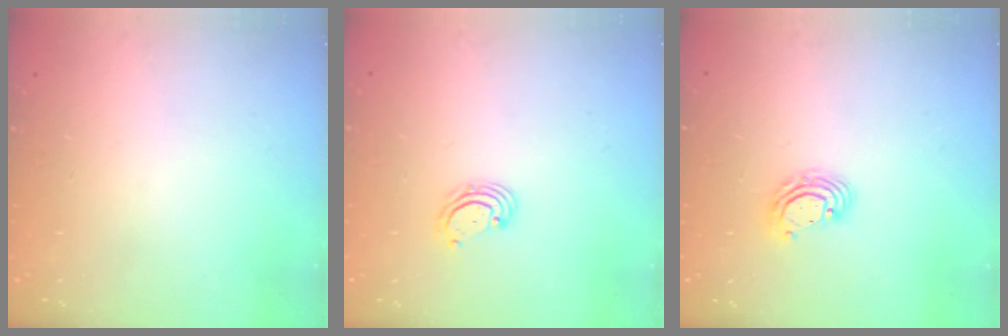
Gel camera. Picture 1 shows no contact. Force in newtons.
{"total": 3.3, "press": 3.3, "slide": 0.5}
{"total": 5.1, "press": 5.1, "slide": 0.4}